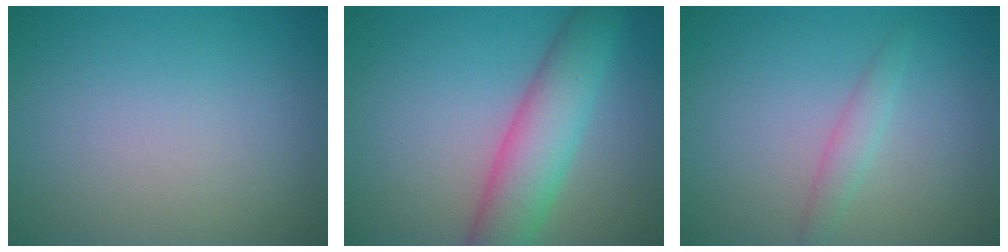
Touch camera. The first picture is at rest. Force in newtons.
{"total": 6.3, "press": 6.3, "slide": 0.3}
{"total": 1.6, "press": 1.6, "slide": 0.0}